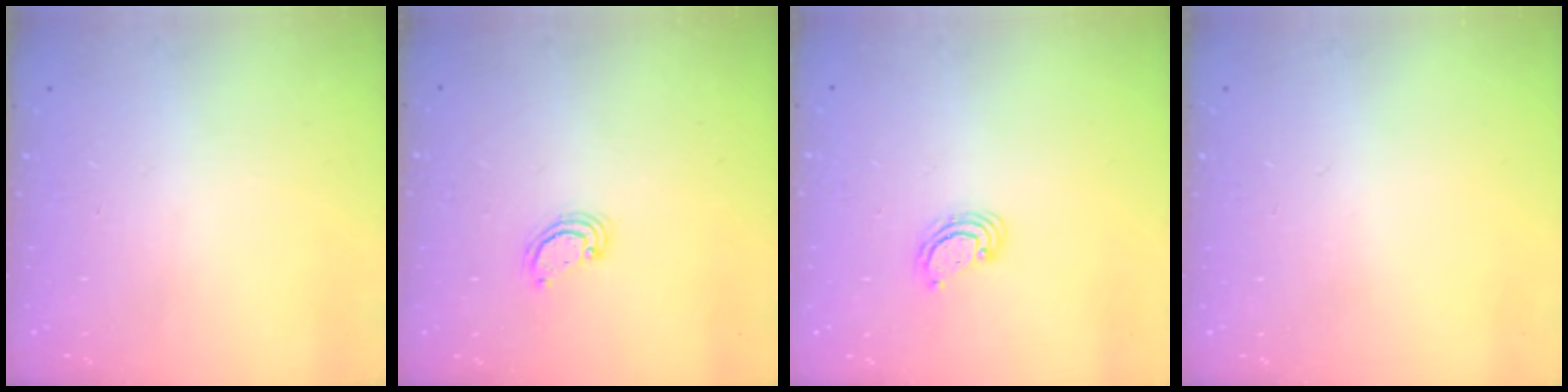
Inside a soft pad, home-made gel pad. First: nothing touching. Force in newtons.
{"total": 2.3, "press": 2.3, "slide": 0.3}
{"total": 2.4, "press": 2.4, "slide": 0.2}
{"total": 0.0}